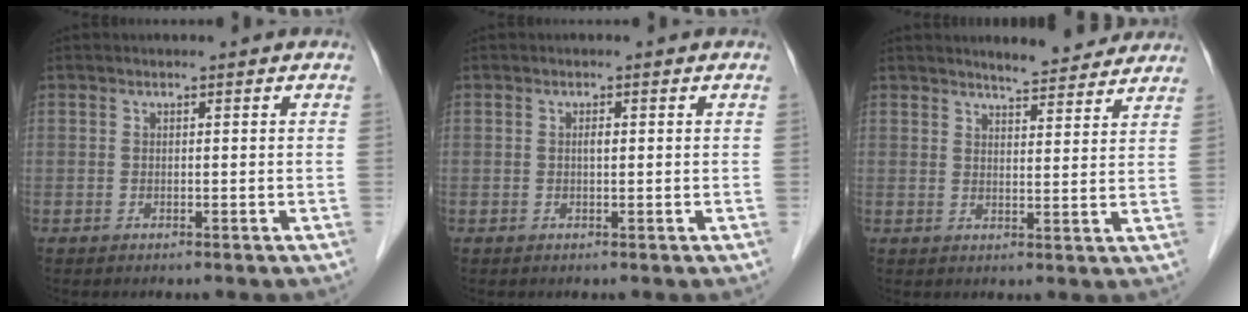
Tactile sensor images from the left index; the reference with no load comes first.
{"total": 0.8, "force": [0.1, 0.2, 0.8], "torque": [-0.014, 0.000, 0.001]}
{"total": 6.7, "force": [6.3, 1.0, 2.3], "torque": [-0.035, -0.003, 0.077]}